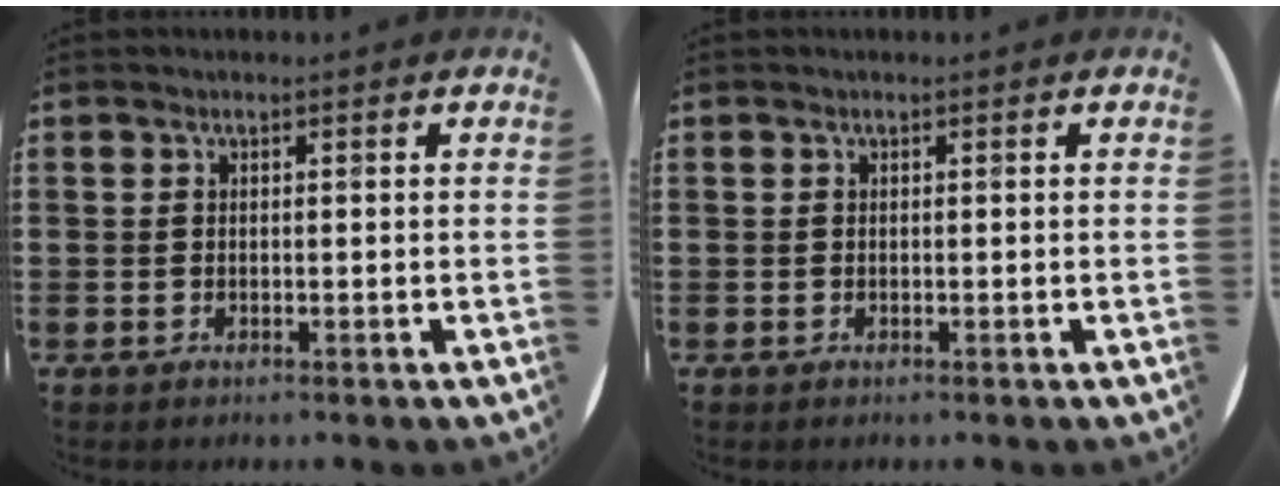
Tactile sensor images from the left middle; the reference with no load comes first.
{"total": 0.0}